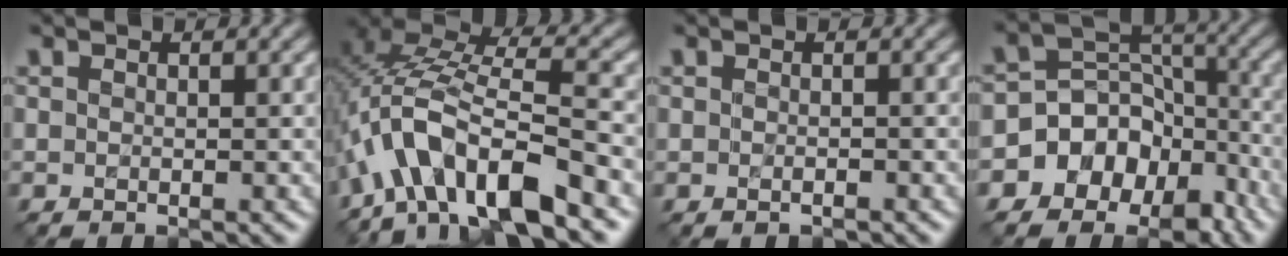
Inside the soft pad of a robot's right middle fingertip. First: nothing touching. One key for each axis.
{"total": 11.0, "fx": -4.9, "fy": 4.1, "fz": 9.0, "tx": -0.160, "ty": 0.018, "tz": -0.098}
{"total": 0.6, "fx": -0.3, "fy": 0.2, "fz": 0.5, "tx": -0.009, "ty": -0.003, "tz": -0.004}
{"total": 8.5, "fx": -5.1, "fy": 6.4, "fz": 2.3, "tx": -0.026, "ty": 0.023, "tz": -0.100}